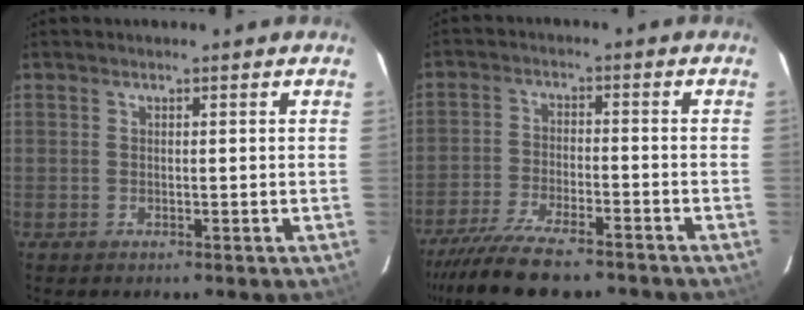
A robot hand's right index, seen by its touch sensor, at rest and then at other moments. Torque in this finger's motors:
{"motor_torque": [1.47, -0.67, 0.71, 0.16]}